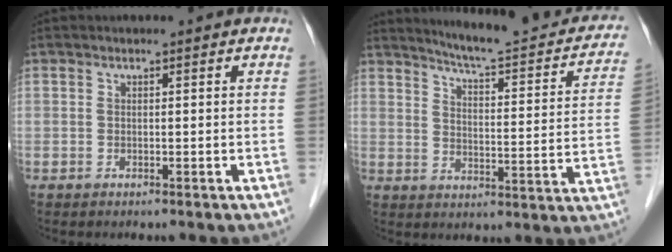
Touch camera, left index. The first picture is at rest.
{"total": 18.6, "force": [16.4, 2.7, 8.3], "torque": [-0.104, -0.030, 0.199]}